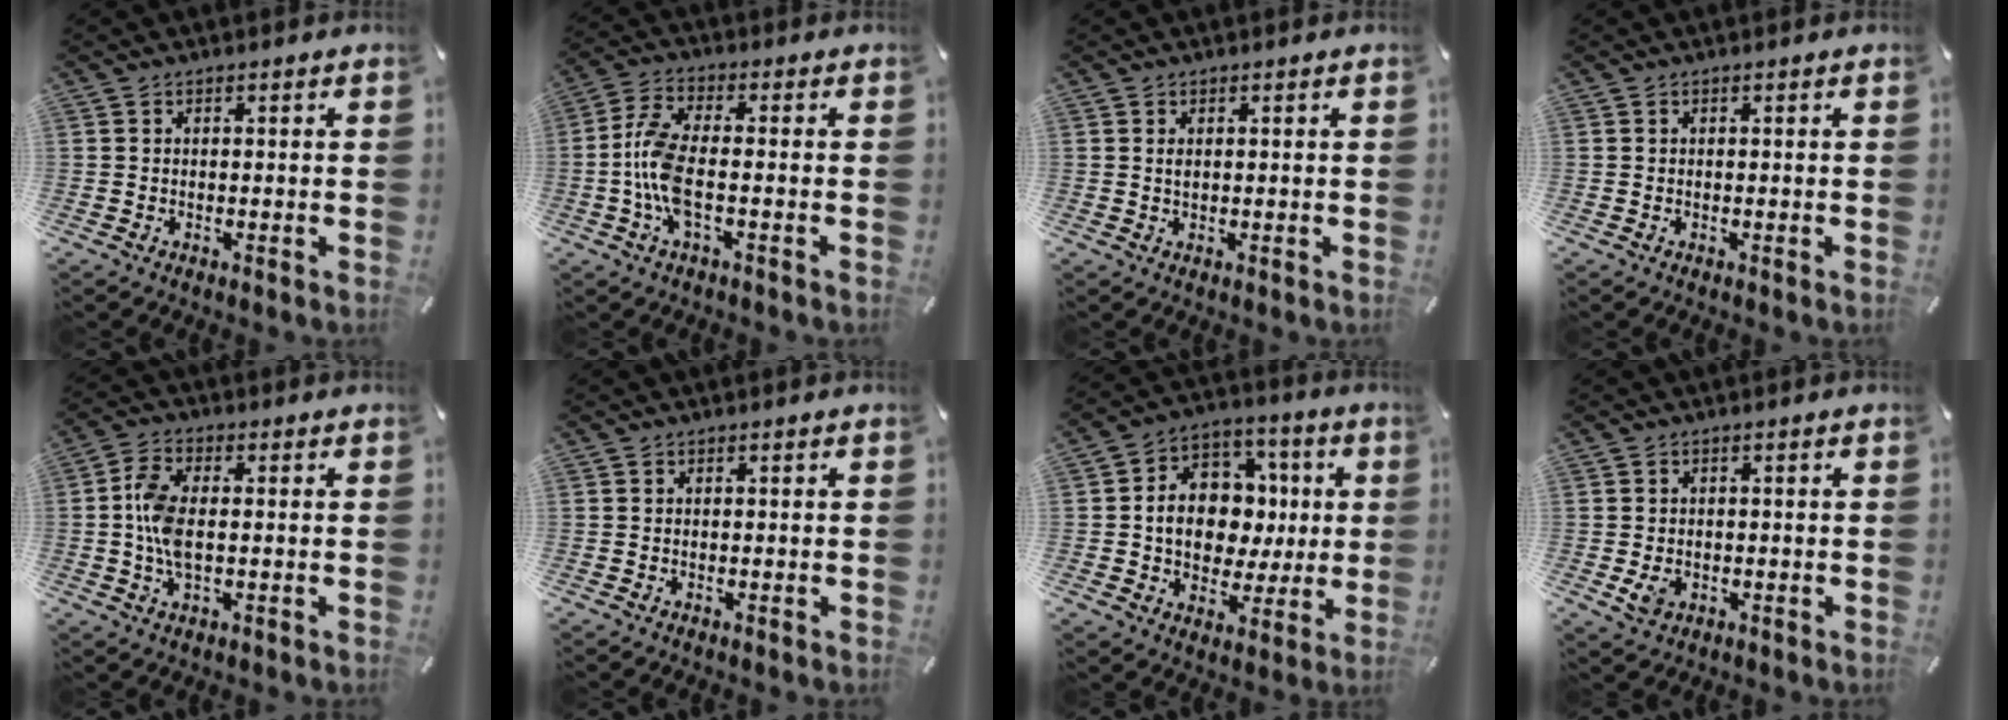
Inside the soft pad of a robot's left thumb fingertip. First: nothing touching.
{"total": 8.7, "force": [-1.7, 3.2, 7.9], "torque": [-0.171, -0.009, -0.032]}
{"total": 0.9, "force": [0.3, 0.4, 0.8], "torque": [-0.017, 0.001, 0.005]}
{"total": 0.0}
{"total": 7.5, "force": [-0.1, 3.8, 6.5], "torque": [-0.151, -0.001, -0.007]}
{"total": 0.0}
{"total": 12.9, "force": [-0.1, 11.0, 6.8], "torque": [-0.127, 0.009, 0.007]}
{"total": 3.2, "force": [-0.8, 2.6, 1.8], "torque": [-0.028, -0.002, -0.015]}